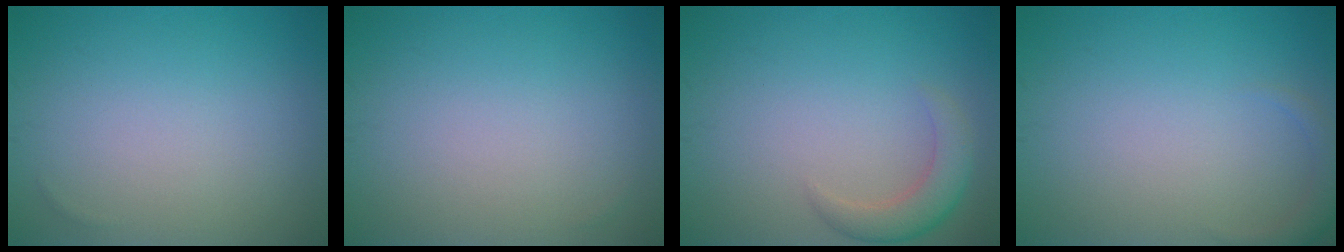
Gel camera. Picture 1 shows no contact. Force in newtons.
{"total": 0.0}
{"total": 2.8, "press": 2.8, "slide": 0.2}
{"total": 1.4, "press": 1.4, "slide": 0.1}